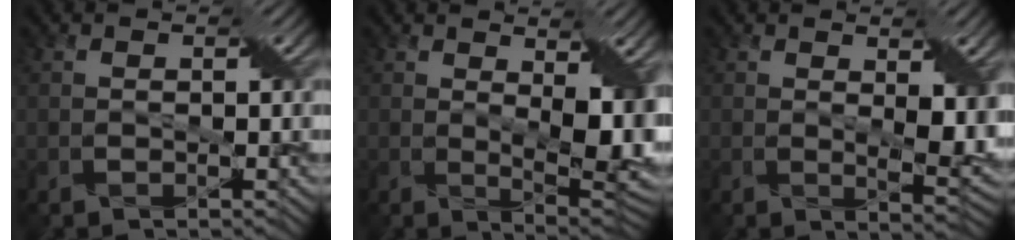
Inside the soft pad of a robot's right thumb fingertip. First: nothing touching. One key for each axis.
{"total": 9.2, "fx": 1.7, "fy": 3.9, "fz": 8.2, "tx": -0.130, "ty": -0.012, "tz": 0.038}
{"total": 5.4, "fx": 1.2, "fy": 2.3, "fz": 4.7, "tx": -0.081, "ty": -0.012, "tz": 0.027}